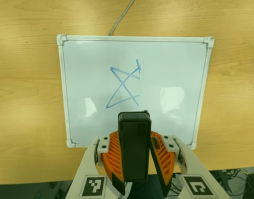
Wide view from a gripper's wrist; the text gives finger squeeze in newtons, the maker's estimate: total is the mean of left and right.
{"total": 8.8, "left": 8.1, "right": 9.4}